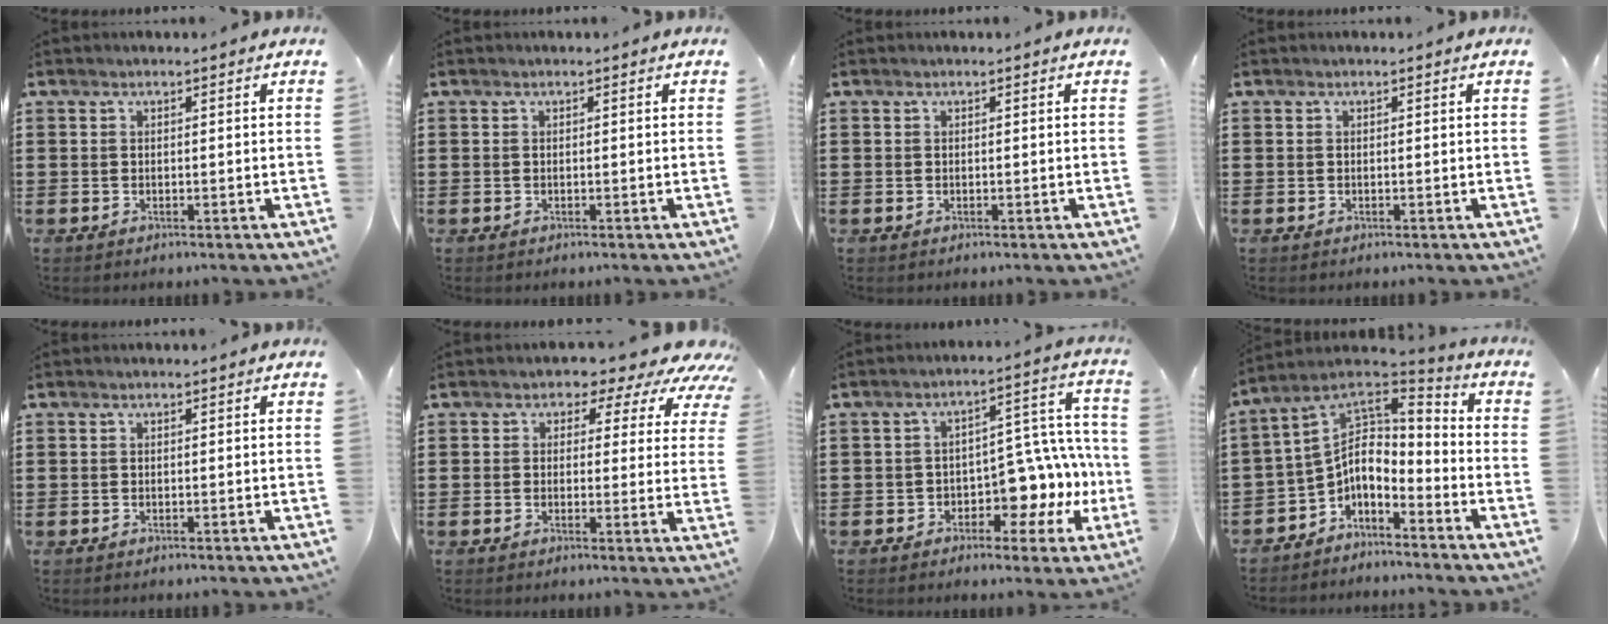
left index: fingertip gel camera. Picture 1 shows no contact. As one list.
[{"total": 0.0}, {"total": 0.0}, {"total": 0.0}, {"total": 0.0}, {"total": 3.4, "force": [2.1, 2.4, 1.4], "torque": [-0.023, -0.022, 0.024]}, {"total": 7.8, "force": [-1.9, 5.2, 5.4], "torque": [-0.090, -0.011, -0.030]}, {"total": 6.3, "force": [-3.0, 3.5, 4.4], "torque": [-0.106, -0.010, -0.070]}]